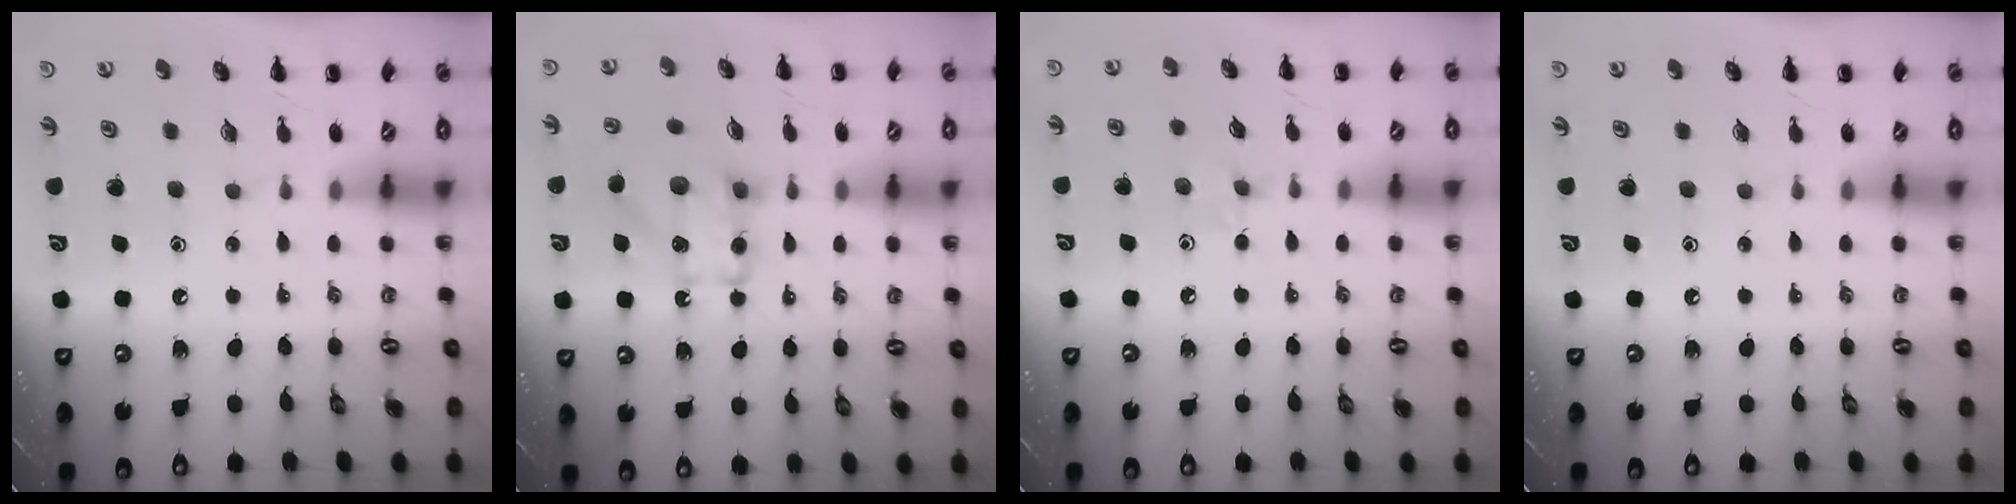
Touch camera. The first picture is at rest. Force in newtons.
{"total": 10.7, "press": 10.6, "slide": 1.2}
{"total": 5.2, "press": 5.0, "slide": 1.7}
{"total": 0.0}